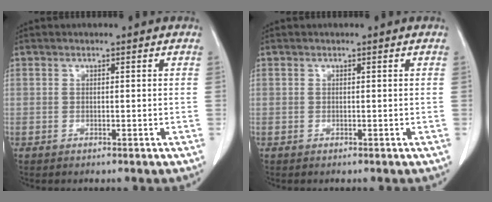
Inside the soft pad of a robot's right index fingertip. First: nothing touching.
{"total": 0.0}